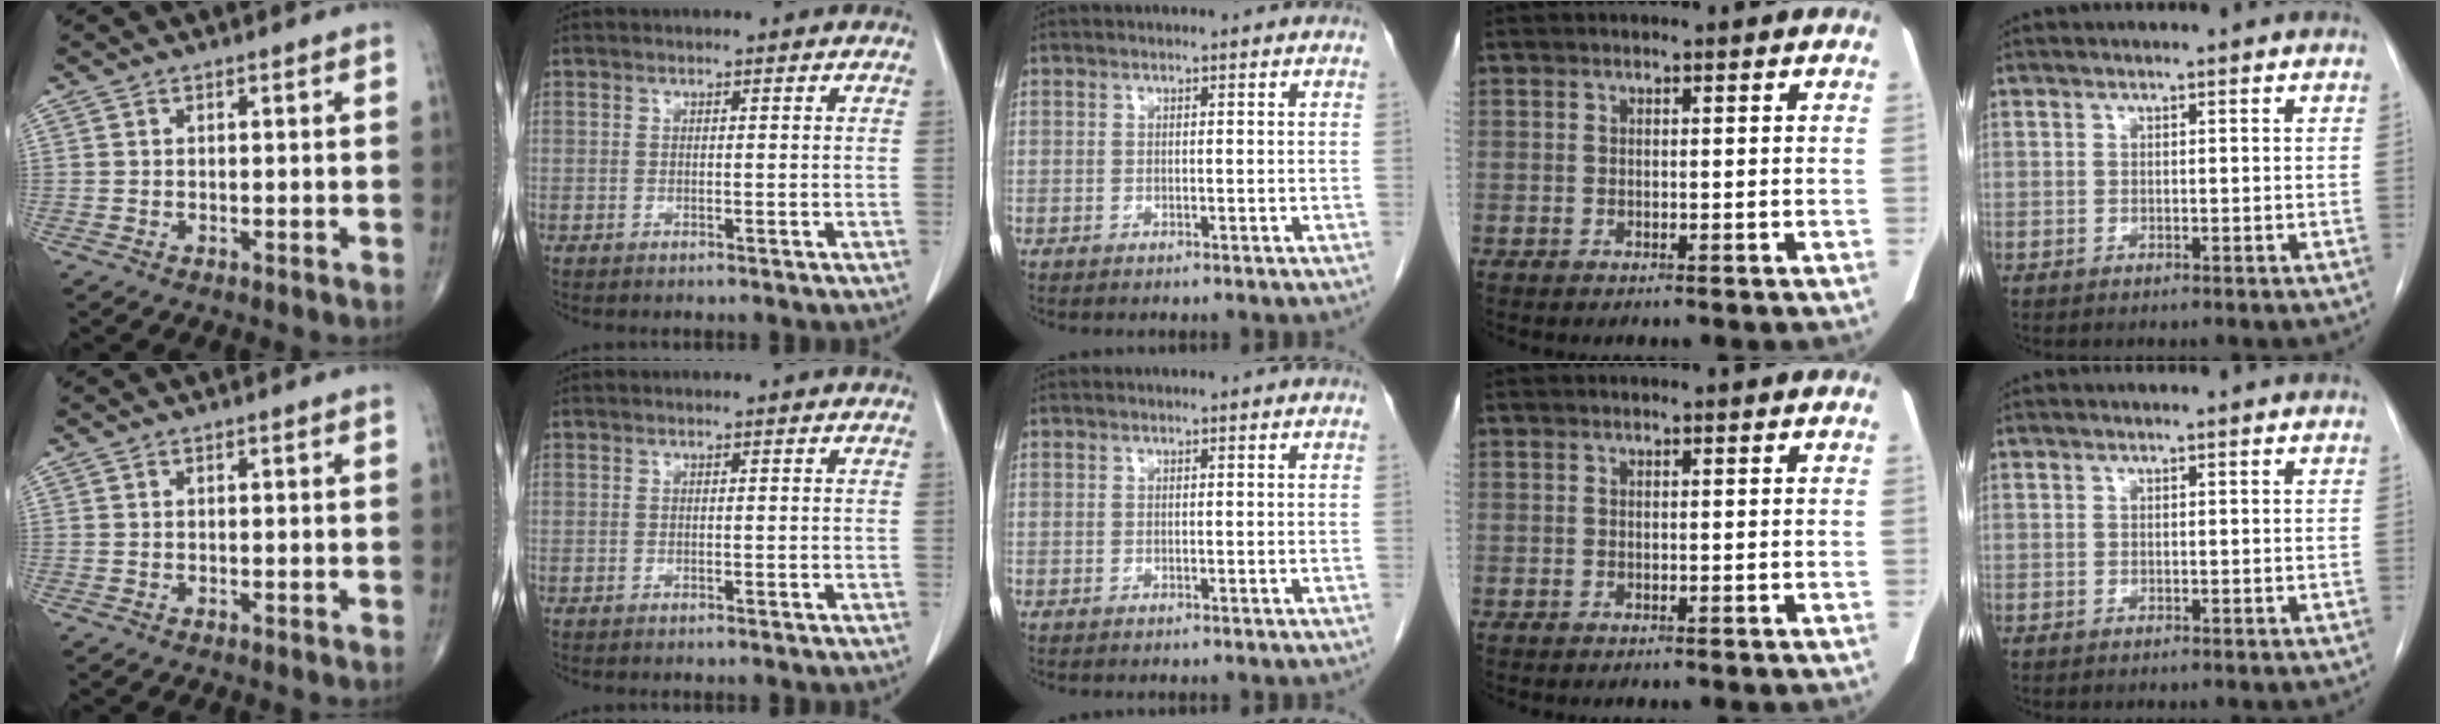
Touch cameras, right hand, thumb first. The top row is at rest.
{}